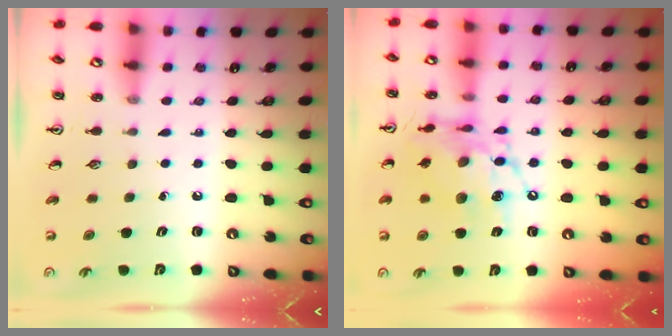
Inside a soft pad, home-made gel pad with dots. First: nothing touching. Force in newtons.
{"total": 14.8, "press": 14.7, "slide": 1.3}